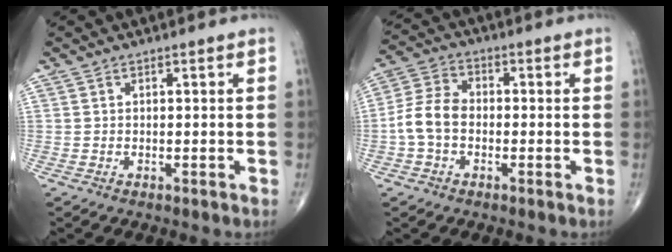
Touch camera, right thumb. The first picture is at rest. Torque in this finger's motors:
{"motor_torque": [1.38, 1.37, 0.74, -0.51, 0.07]}